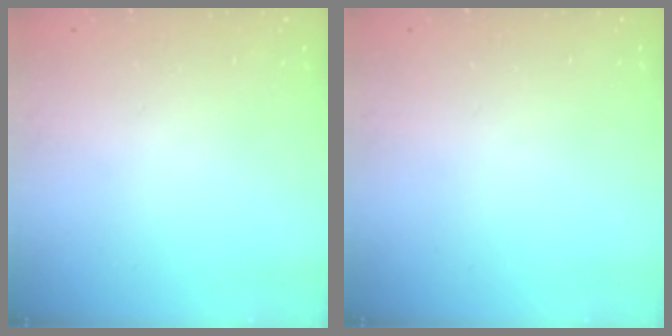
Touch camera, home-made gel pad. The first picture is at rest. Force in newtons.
{"total": 0.0}